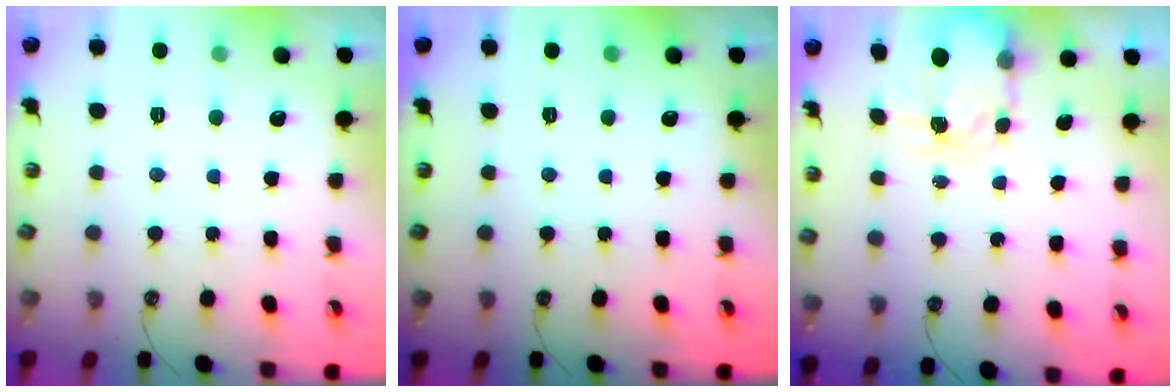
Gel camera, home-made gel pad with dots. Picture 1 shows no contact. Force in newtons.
{"total": 0.0}
{"total": 4.9, "press": 4.9, "slide": 0.4}